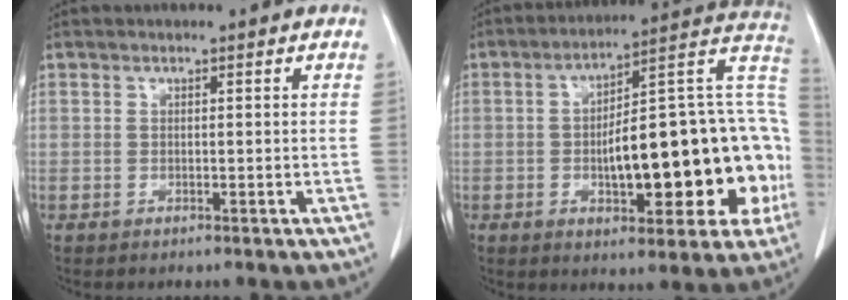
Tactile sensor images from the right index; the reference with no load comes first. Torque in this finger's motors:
{"motor_torque": [1.97, -0.17, 1.05, 0.17]}